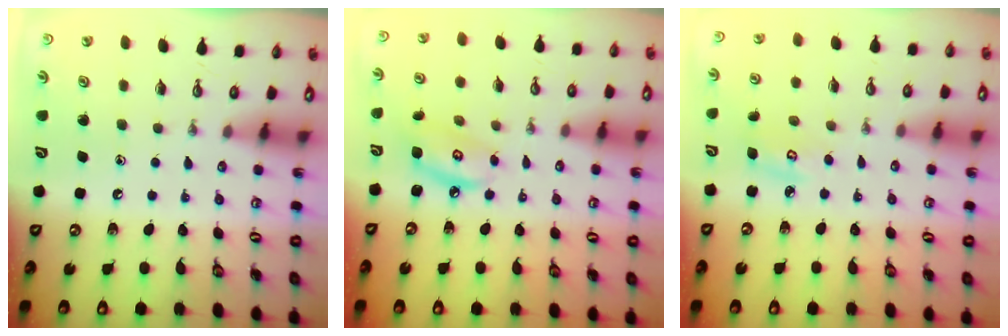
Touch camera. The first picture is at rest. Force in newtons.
{"total": 6.8, "press": 6.8, "slide": 0.5}
{"total": 4.5, "press": 4.5, "slide": 0.3}